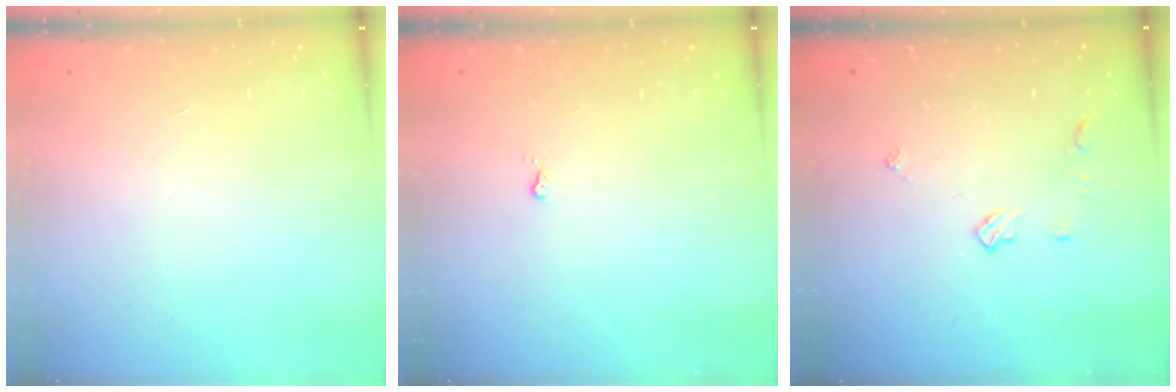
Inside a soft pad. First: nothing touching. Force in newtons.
{"total": 2.7, "press": 2.6, "slide": 0.4}
{"total": 4.6, "press": 4.5, "slide": 0.8}